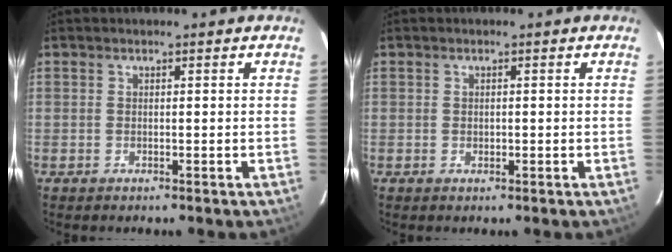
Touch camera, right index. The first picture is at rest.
{"total": 0.9, "force": [-0.1, 0.7, 0.5], "torque": [-0.007, 0.002, -0.001]}